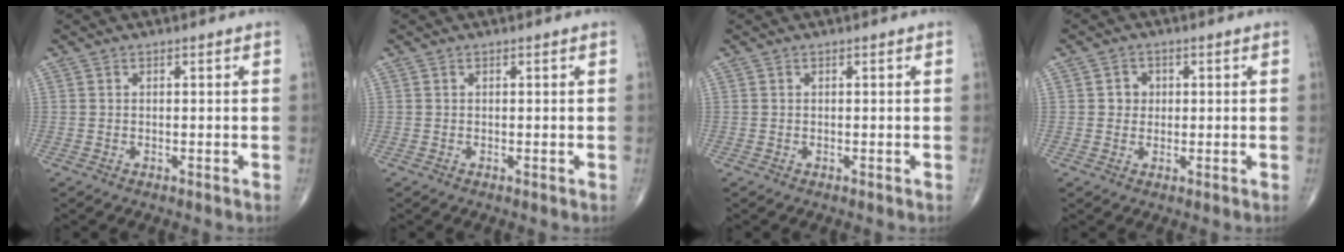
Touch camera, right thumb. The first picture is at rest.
{"total": 0.0}
{"total": 0.0}
{"total": 2.7, "force": [0.4, 2.5, 1.0], "torque": [0.004, 0.003, 0.003]}